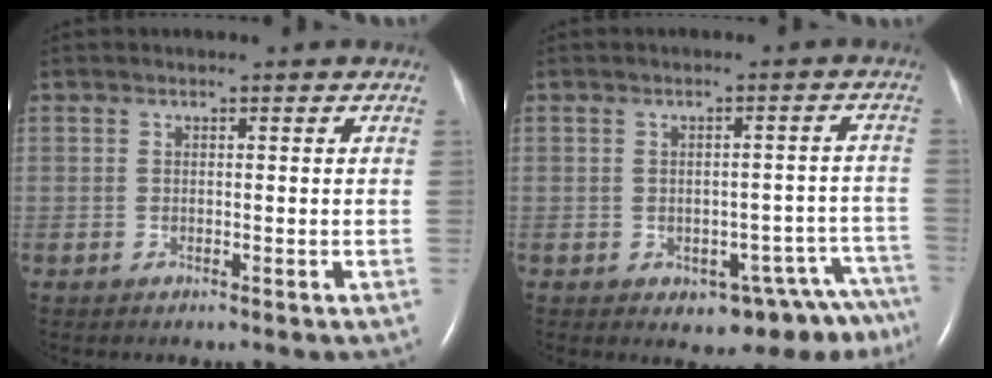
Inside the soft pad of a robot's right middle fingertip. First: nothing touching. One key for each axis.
{"total": 9.7, "fx": -7.8, "fy": 3.5, "fz": 4.7, "tx": -0.017, "ty": 0.028, "tz": -0.091}